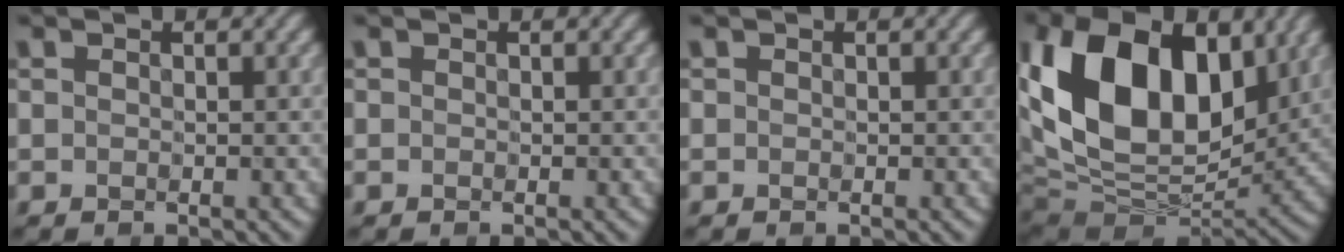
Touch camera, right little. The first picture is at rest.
{"total": 0.0}
{"total": 0.0}
{"total": 15.7, "force": [3.8, 10.3, 11.2], "torque": [-0.214, 0.012, 0.068]}